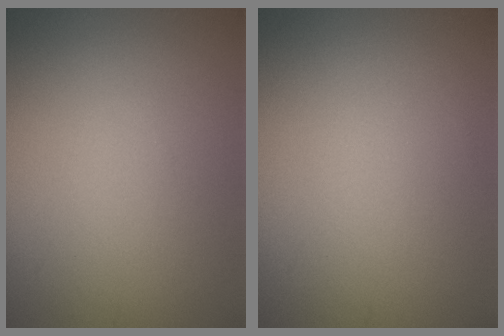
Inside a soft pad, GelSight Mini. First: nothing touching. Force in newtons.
{"total": 0.0}